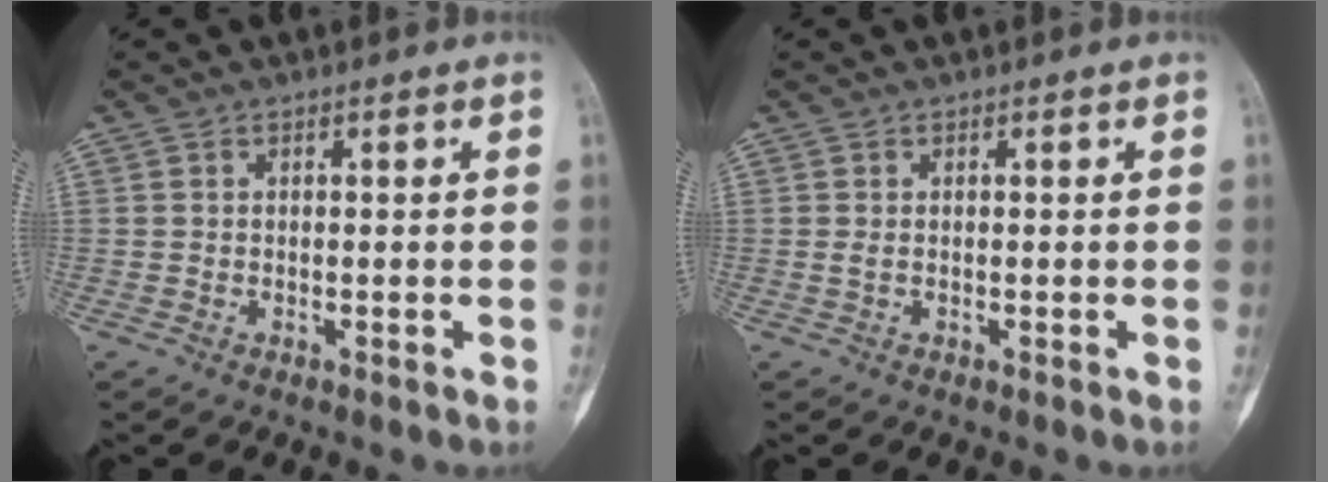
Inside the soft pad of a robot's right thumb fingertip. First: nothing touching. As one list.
[{"total": 0.7, "force": [0.1, 0.3, 0.6], "torque": [-0.018, 0.002, 0.004]}]